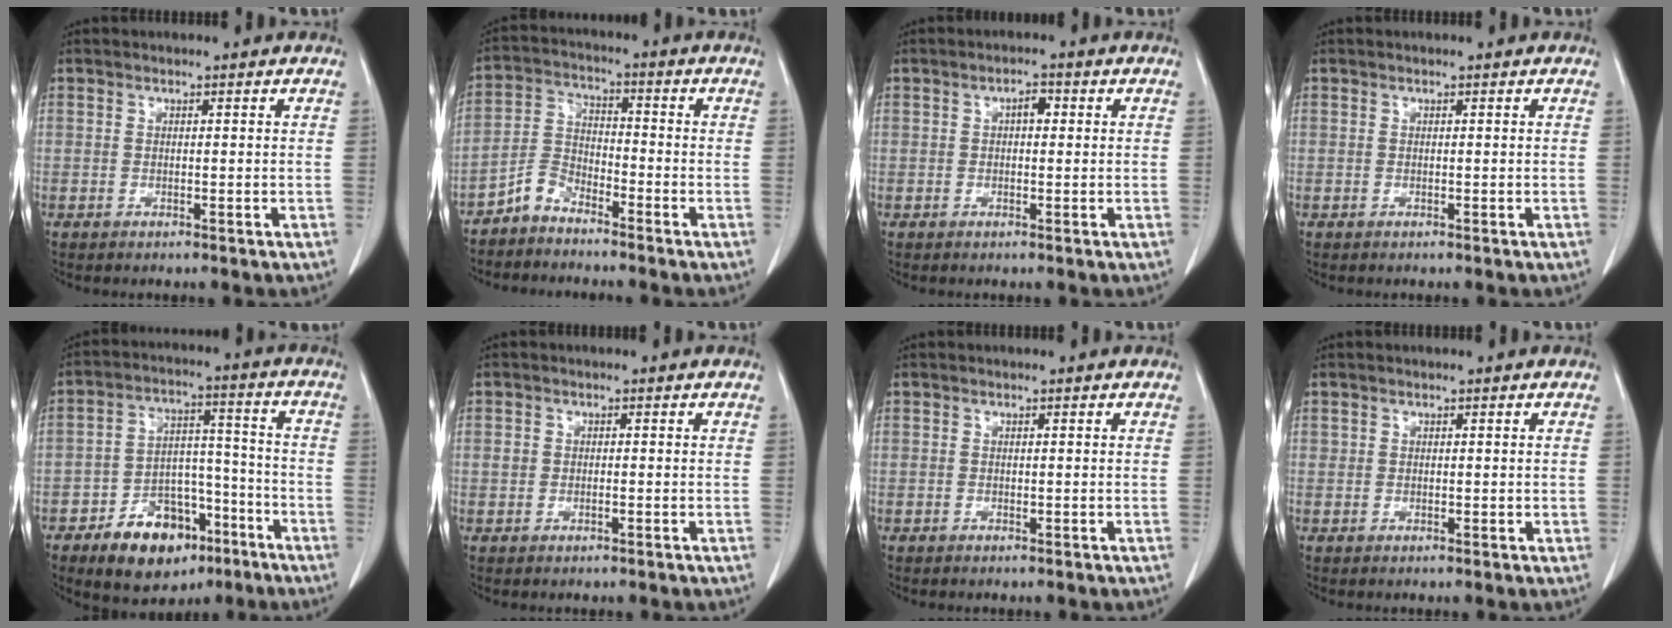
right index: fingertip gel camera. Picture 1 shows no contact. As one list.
[{"total": 4.6, "force": [-4.0, 1.9, 1.4], "torque": [-0.028, 0.000, -0.084]}, {"total": 2.0, "force": [0.4, 1.0, 1.7], "torque": [-0.024, 0.008, 0.003]}, {"total": 0.0}, {"total": 12.9, "force": [-7.6, 7.3, 7.5], "torque": [-0.113, 0.023, -0.116]}, {"total": 1.4, "force": [-0.1, 1.0, 1.0], "torque": [-0.019, 0.004, 0.000]}, {"total": 0.0}, {"total": 0.9, "force": [0.4, 0.8, 0.3], "torque": [0.004, 0.000, 0.005]}]